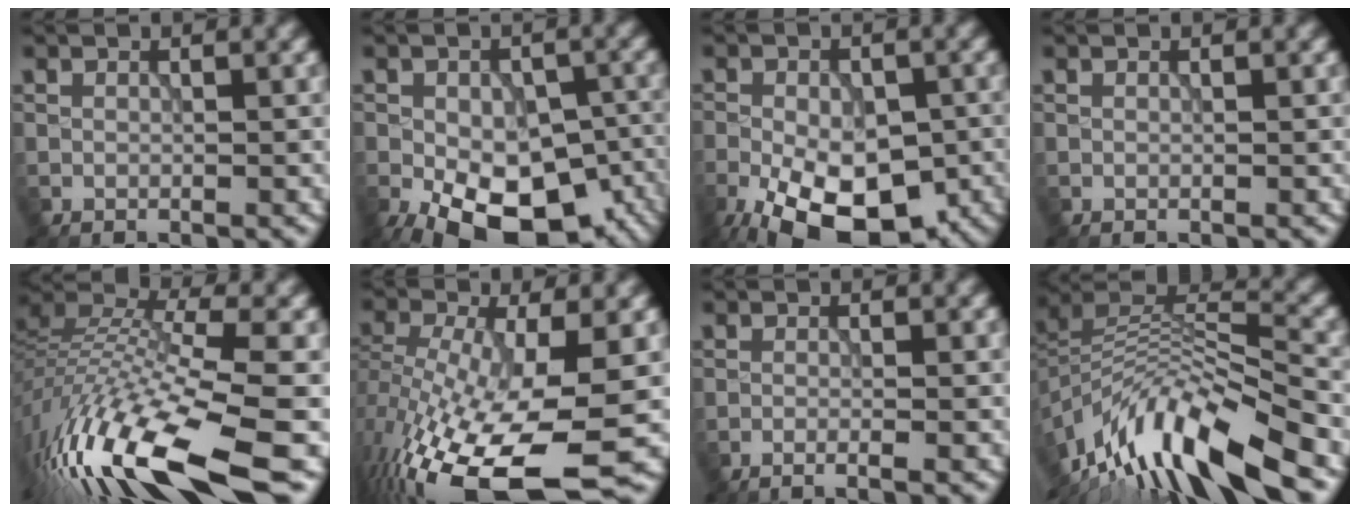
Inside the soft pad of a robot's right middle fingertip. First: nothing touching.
{"total": 15.5, "force": [-7.3, 8.6, 10.7], "torque": [-0.158, -0.043, -0.096]}
{"total": 14.0, "force": [-7.1, 7.3, 9.6], "torque": [-0.151, -0.035, -0.108]}
{"total": 0.0}
{"total": 15.9, "force": [-7.2, 4.3, 13.5], "torque": [-0.283, 0.014, -0.133]}
{"total": 15.5, "force": [-6.1, 5.6, 13.2], "torque": [-0.271, -0.025, -0.094]}
{"total": 1.4, "force": [-0.8, 0.3, 1.2], "torque": [-0.009, -0.004, -0.024]}
{"total": 12.5, "force": [-7.6, 4.1, 9.0], "torque": [-0.173, 0.017, -0.137]}